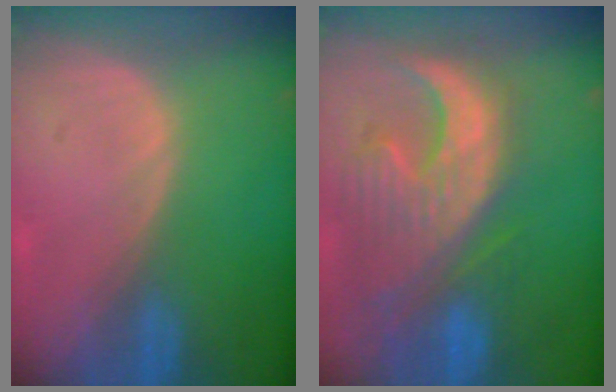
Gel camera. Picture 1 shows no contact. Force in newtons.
{"total": 13.0, "press": 11.2, "slide": 6.6}